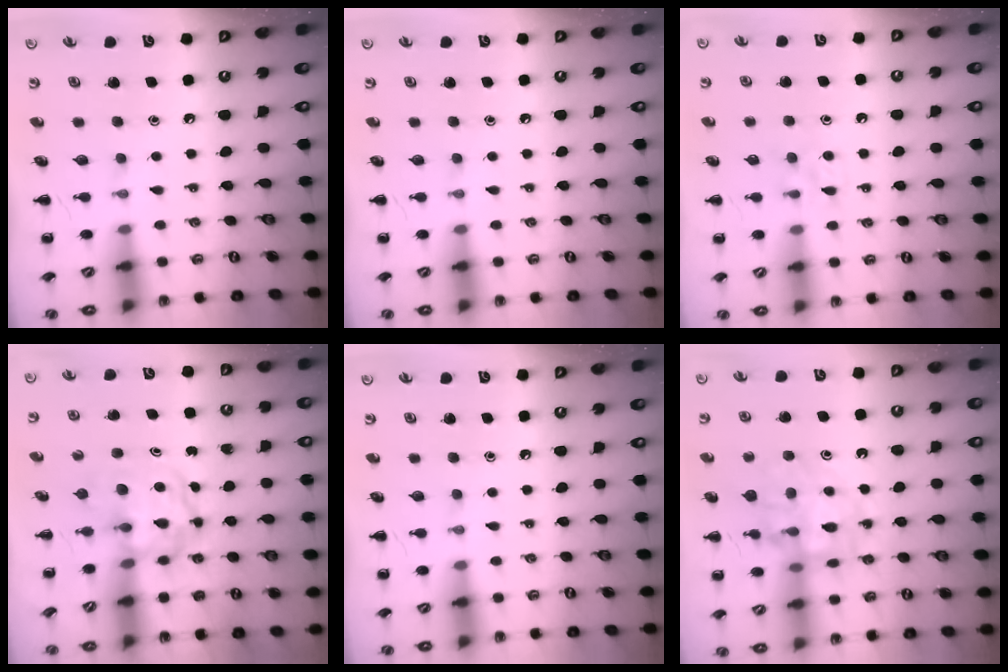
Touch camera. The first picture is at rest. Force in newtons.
{"total": 0.0}
{"total": 3.7, "press": 3.5, "slide": 1.2}
{"total": 3.8, "press": 3.8, "slide": 0.5}
{"total": 0.0}
{"total": 14.9, "press": 14.6, "slide": 2.8}